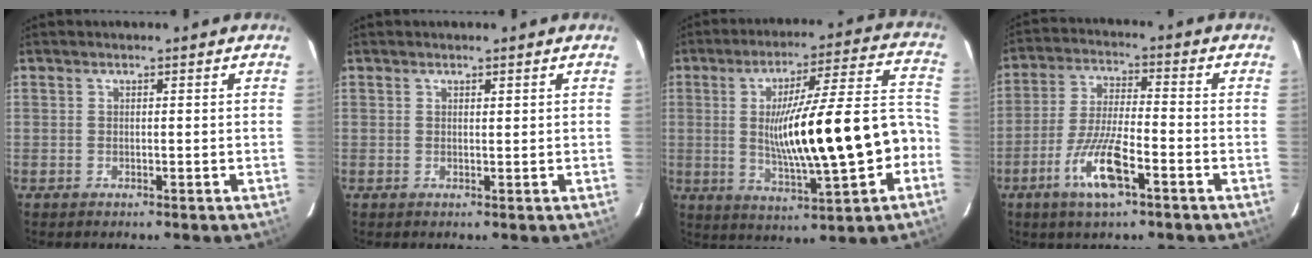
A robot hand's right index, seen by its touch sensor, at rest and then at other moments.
{"total": 0.6, "force": [0.3, 0.2, 0.4], "torque": [-0.010, -0.002, 0.005]}
{"total": 20.3, "force": [-3.0, 2.2, 19.9], "torque": [-0.313, 0.020, -0.036]}
{"total": 10.2, "force": [-5.0, 1.8, 8.7], "torque": [-0.177, -0.010, -0.092]}